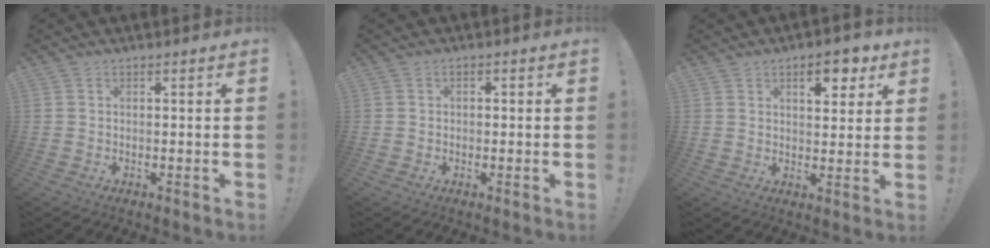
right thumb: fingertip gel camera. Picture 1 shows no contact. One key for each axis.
{"total": 1.2, "fx": -0.6, "fy": 0.9, "fz": 0.5, "tx": -0.013, "ty": 0.007, "tz": -0.011}
{"total": 7.9, "fx": 4.1, "fy": 3.9, "fz": 5.5, "tx": -0.054, "ty": -0.018, "tz": 0.064}